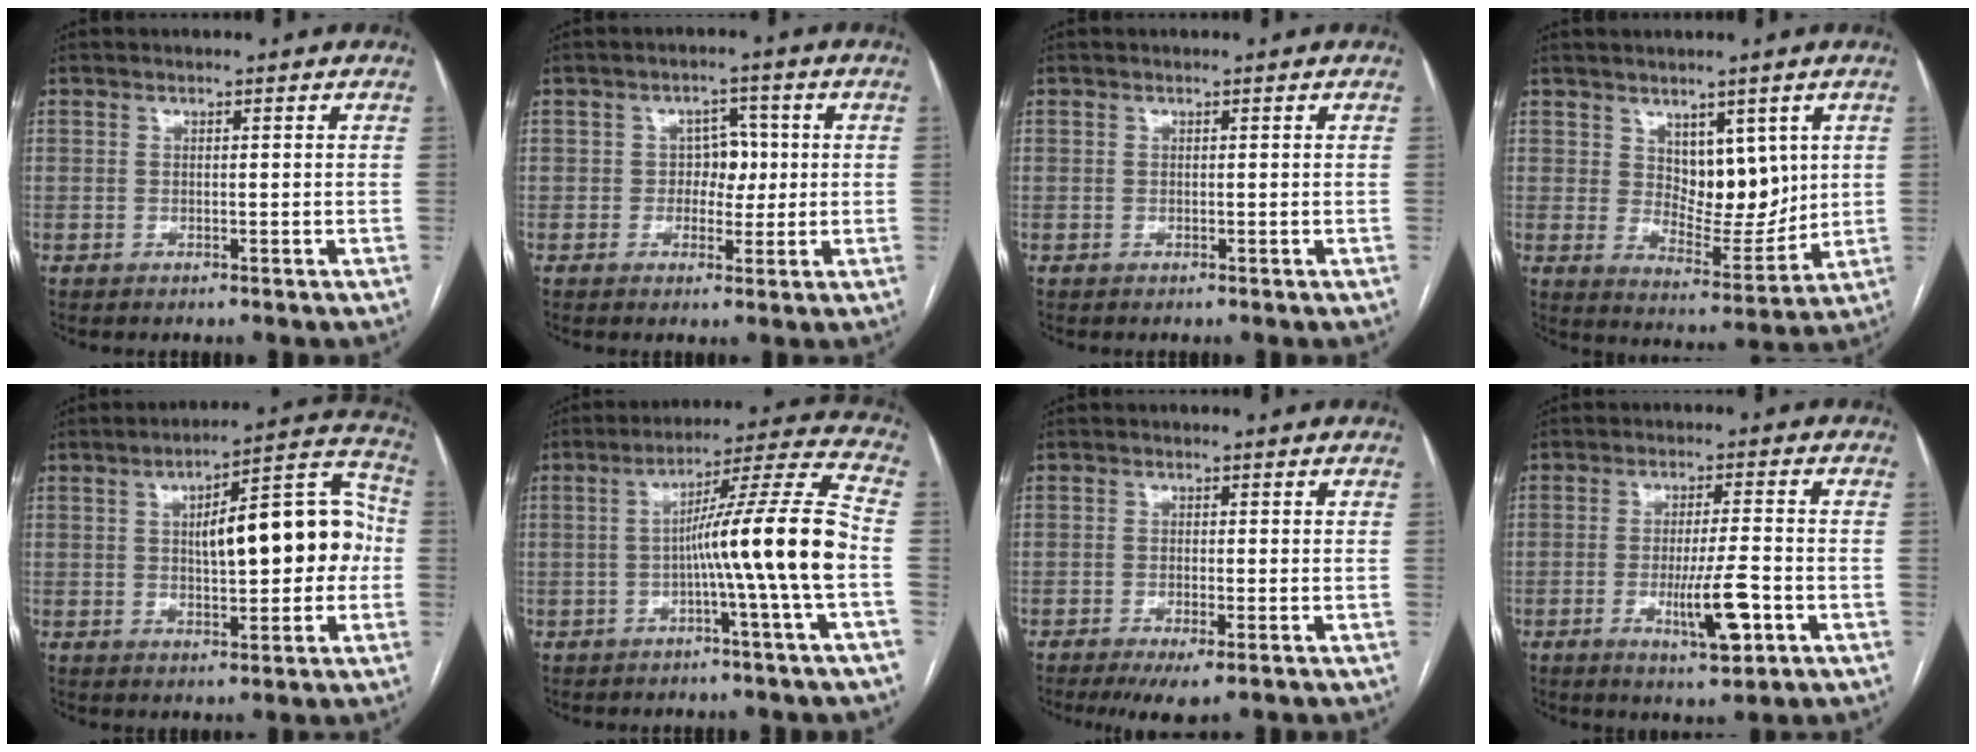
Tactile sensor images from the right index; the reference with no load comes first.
{"total": 4.0, "force": [0.0, 3.0, 2.7], "torque": [-0.026, 0.013, -0.001]}
{"total": 0.0}
{"total": 8.1, "force": [2.8, 4.4, 6.2], "torque": [-0.091, -0.004, 0.060]}
{"total": 15.2, "force": [0.7, 4.8, 14.4], "torque": [-0.195, 0.046, 0.016]}
{"total": 13.1, "force": [-2.7, -2.2, 12.6], "torque": [-0.192, 0.016, -0.049]}
{"total": 4.4, "force": [-2.4, 0.8, 3.6], "torque": [-0.062, -0.011, -0.037]}
{"total": 8.1, "force": [-2.9, 1.0, 7.6], "torque": [-0.126, -0.013, -0.042]}